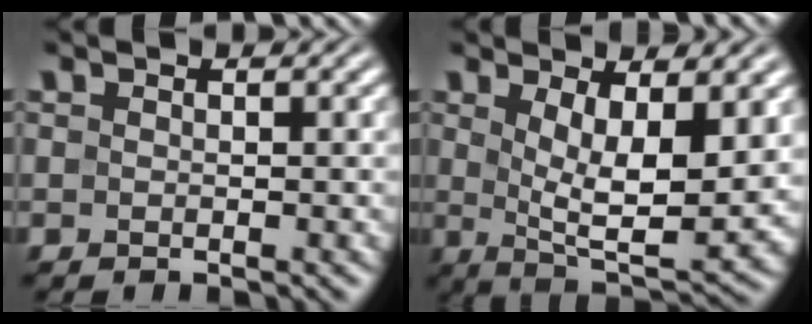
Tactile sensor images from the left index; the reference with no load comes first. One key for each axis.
{"total": 7.6, "fx": 1.7, "fy": 2.8, "fz": 6.8, "tx": -0.122, "ty": -0.018, "tz": 0.036}